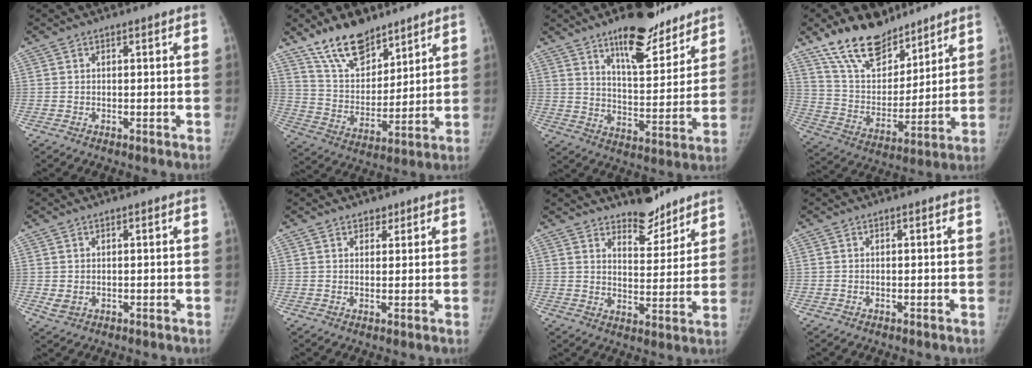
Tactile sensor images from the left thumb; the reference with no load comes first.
{"total": 13.9, "force": [10.5, 6.4, 6.5], "torque": [-0.080, -0.063, 0.199]}
{"total": 16.8, "force": [12.1, 6.0, 9.9], "torque": [-0.097, -0.080, 0.189]}
{"total": 18.1, "force": [13.6, 8.8, 8.1], "torque": [-0.095, -0.068, 0.248]}
{"total": 1.9, "force": [0.2, 1.4, 1.2], "torque": [-0.021, -0.006, 0.012]}
{"total": 2.0, "force": [1.5, 1.3, 0.4], "torque": [0.012, -0.008, 0.019]}
{"total": 8.7, "force": [7.3, 3.3, 3.3], "torque": [-0.018, -0.060, 0.118]}
{"total": 0.0}